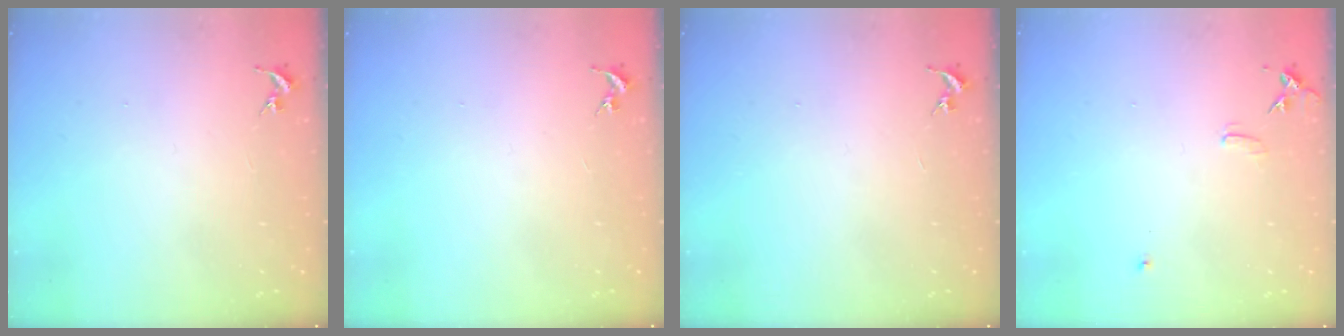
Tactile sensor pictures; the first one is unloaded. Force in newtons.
{"total": 0.0}
{"total": 0.0}
{"total": 7.6, "press": 7.6, "slide": 0.7}